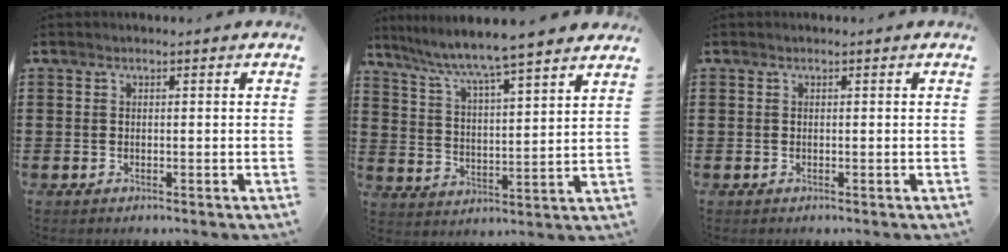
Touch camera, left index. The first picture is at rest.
{"total": 6.1, "force": [5.6, -0.6, 2.3], "torque": [-0.070, -0.040, 0.090]}
{"total": 0.0}